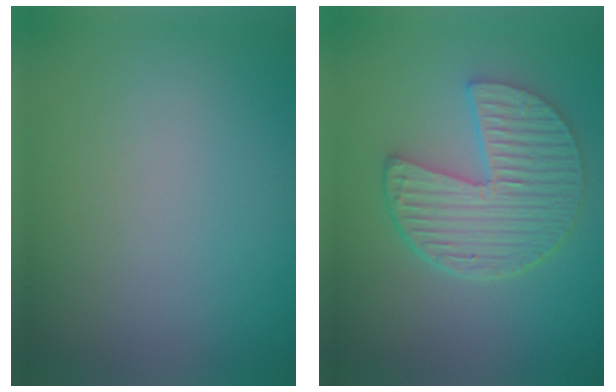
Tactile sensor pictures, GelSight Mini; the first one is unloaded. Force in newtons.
{"total": 5.9, "press": 4.7, "slide": 3.5}